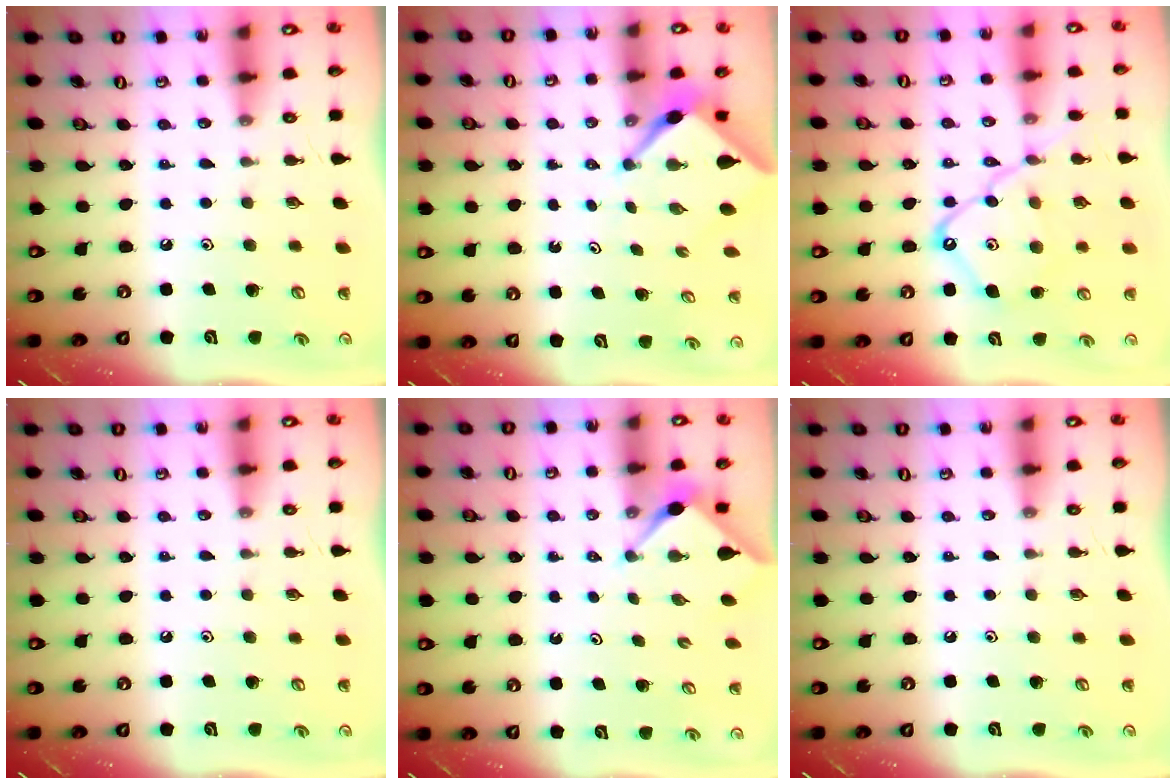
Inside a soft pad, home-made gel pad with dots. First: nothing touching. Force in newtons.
{"total": 2.8, "press": 2.8, "slide": 0.3}
{"total": 14.4, "press": 14.4, "slide": 1.3}
{"total": 0.0}
{"total": 2.8, "press": 2.8, "slide": 0.4}
{"total": 0.0}